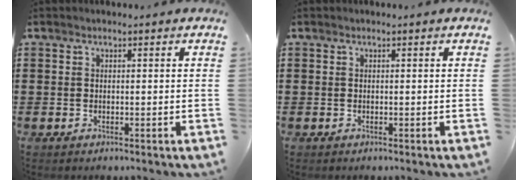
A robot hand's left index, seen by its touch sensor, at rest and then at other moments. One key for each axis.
{"total": 0.0}